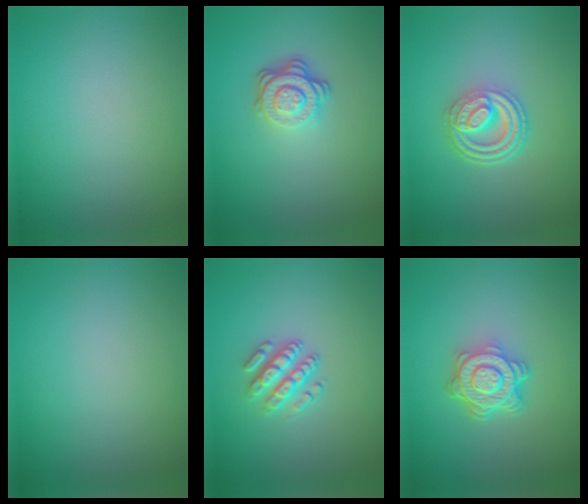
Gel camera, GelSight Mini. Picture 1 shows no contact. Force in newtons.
{"total": 3.8, "press": 2.6, "slide": 2.7}
{"total": 4.8, "press": 3.4, "slide": 3.4}
{"total": 0.0}
{"total": 3.0, "press": 2.4, "slide": 1.6}
{"total": 4.8, "press": 3.7, "slide": 3.1}